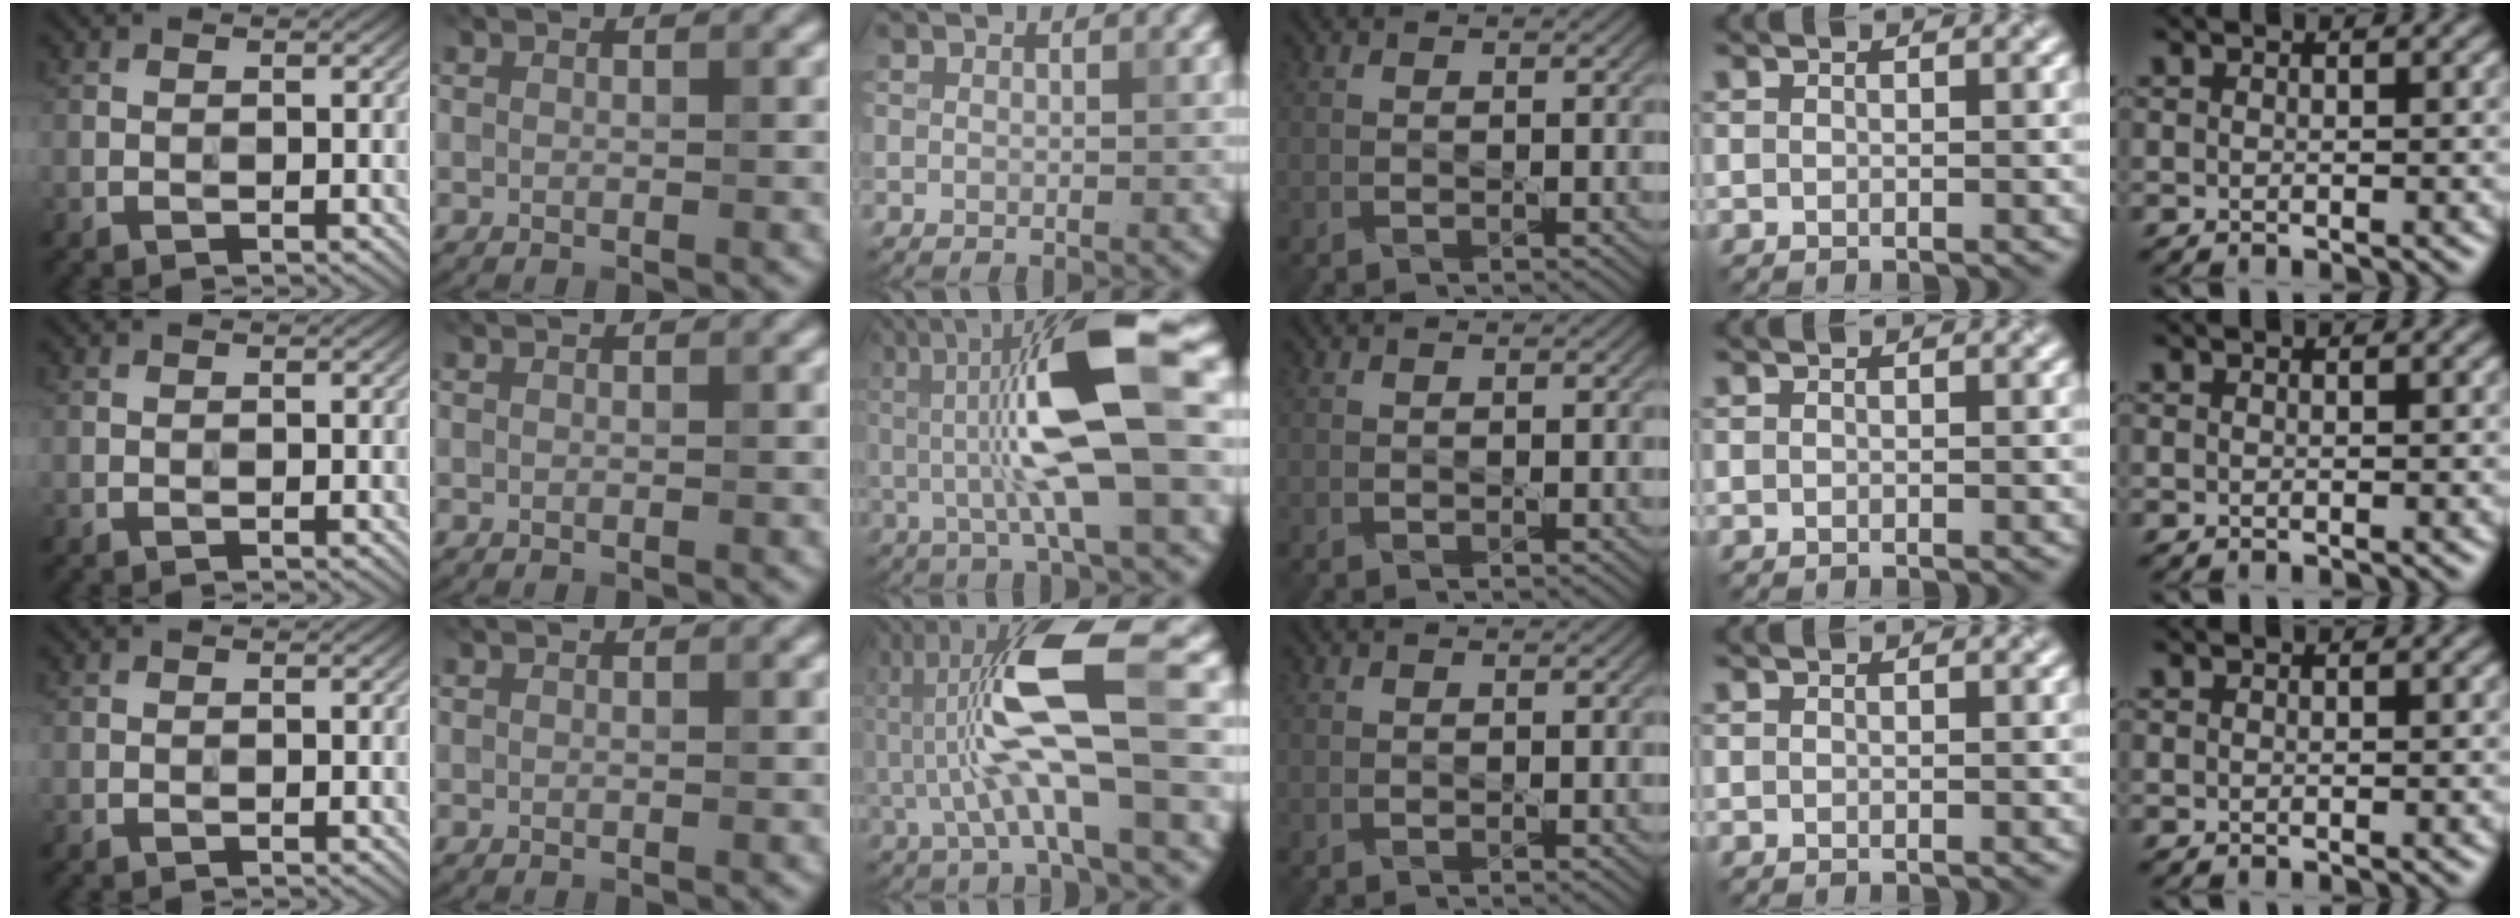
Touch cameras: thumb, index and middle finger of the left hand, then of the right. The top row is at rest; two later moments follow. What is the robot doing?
{"motion": "dispense", "object": "spray bottle"}